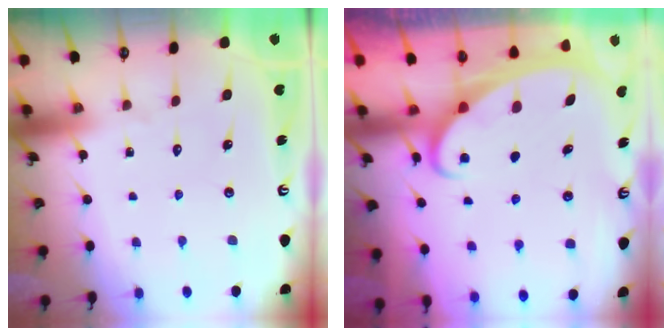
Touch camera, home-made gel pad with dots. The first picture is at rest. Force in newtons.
{"total": 2.2, "press": 2.2, "slide": 0.3}